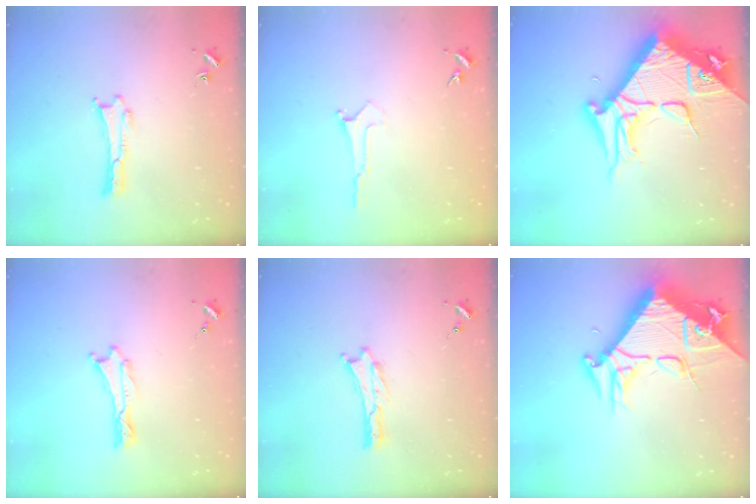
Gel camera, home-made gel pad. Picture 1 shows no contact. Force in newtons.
{"total": 0.0}
{"total": 15.4, "press": 15.3, "slide": 1.7}
{"total": 0.0}
{"total": 0.0}
{"total": 17.0, "press": 16.9, "slide": 1.6}